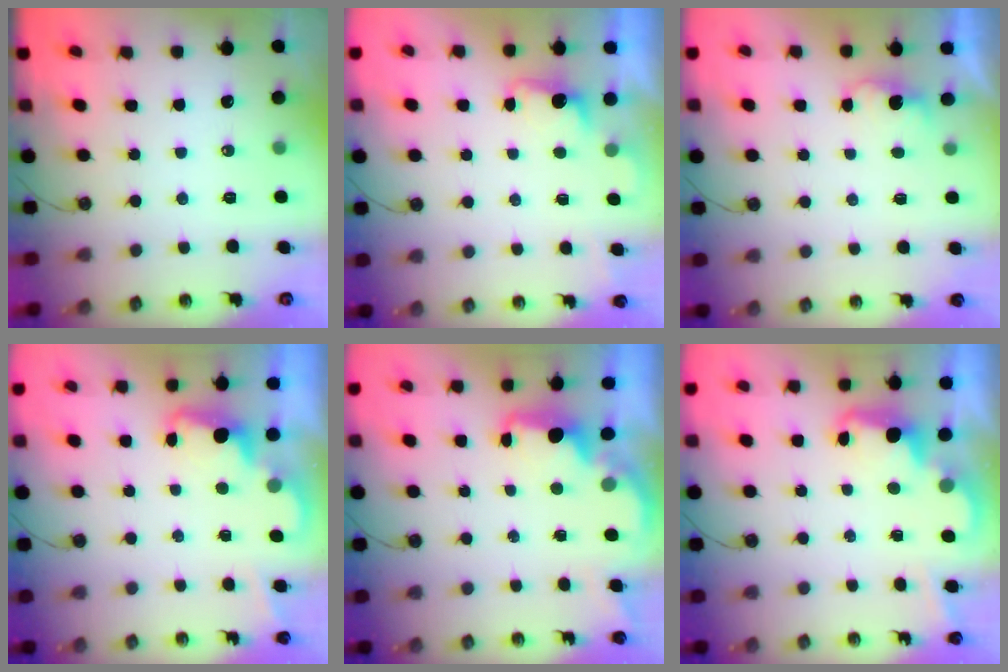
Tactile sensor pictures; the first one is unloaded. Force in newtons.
{"total": 1.3, "press": 1.0, "slide": 0.8}
{"total": 2.2, "press": 2.0, "slide": 0.9}
{"total": 2.3, "press": 2.3, "slide": 0.5}
{"total": 2.1, "press": 1.9, "slide": 0.8}
{"total": 2.5, "press": 2.4, "slide": 0.6}